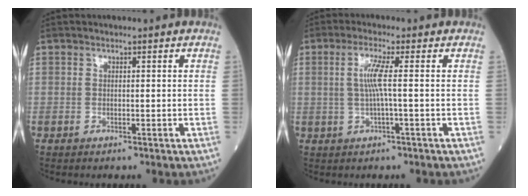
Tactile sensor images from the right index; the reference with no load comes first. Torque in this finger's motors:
{"motor_torque": [0.12, -0.08, 0.34, 0.09]}